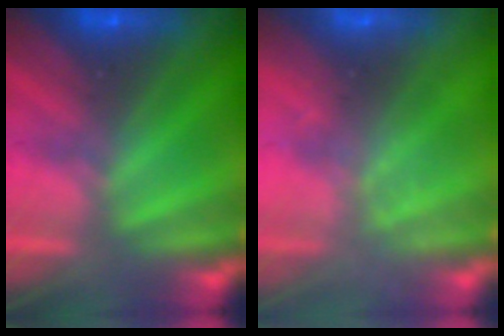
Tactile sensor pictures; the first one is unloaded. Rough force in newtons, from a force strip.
{"total": 2.3}